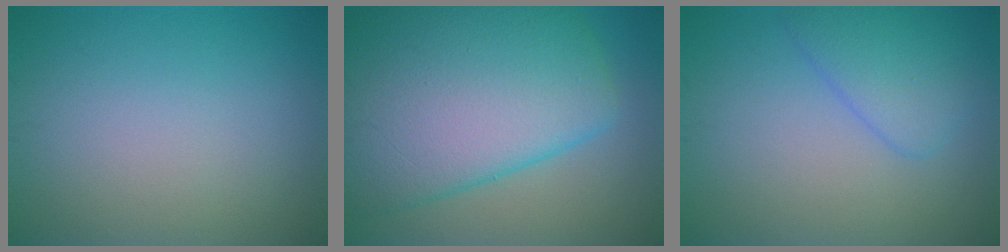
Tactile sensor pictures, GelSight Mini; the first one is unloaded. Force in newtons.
{"total": 13.5, "press": 13.5, "slide": 0.4}
{"total": 3.4, "press": 3.4, "slide": 0.2}